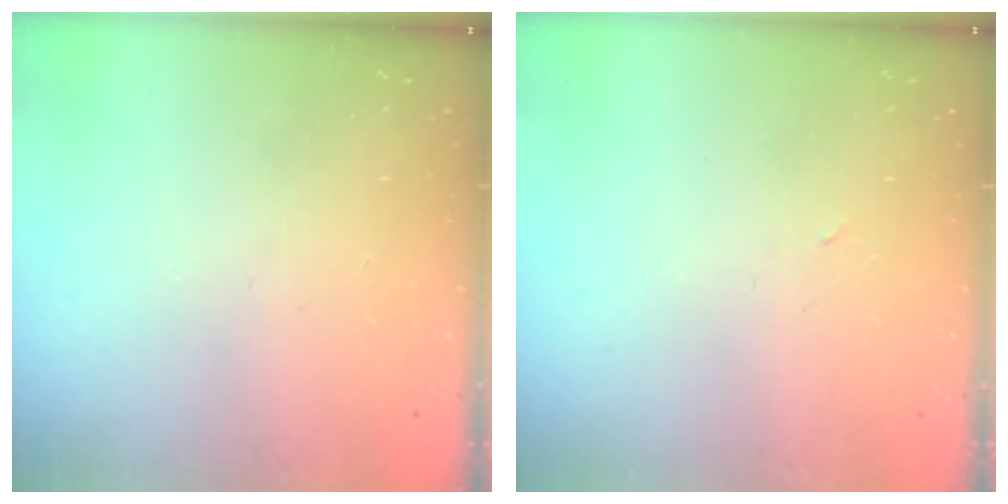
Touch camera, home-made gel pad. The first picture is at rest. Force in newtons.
{"total": 2.4, "press": 2.3, "slide": 0.8}